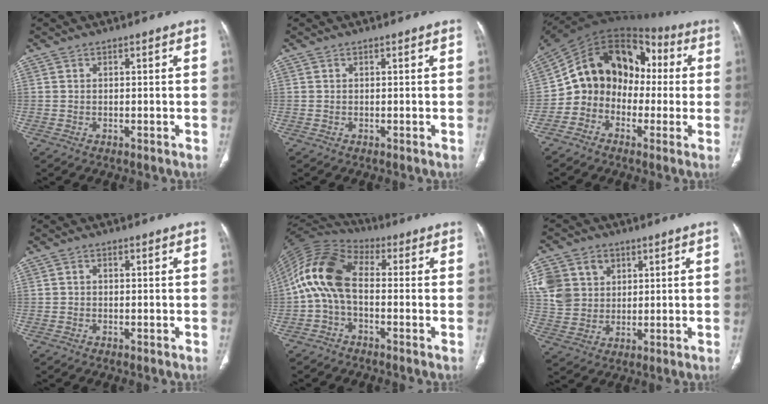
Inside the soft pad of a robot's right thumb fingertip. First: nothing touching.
{"total": 0.0}
{"total": 16.0, "force": [-1.3, 13.1, 9.1], "torque": [-0.114, 0.063, -0.035]}
{"total": 0.5, "force": [0.0, 0.4, 0.3], "torque": [-0.001, 0.002, -0.004]}
{"total": 12.6, "force": [-0.6, 7.2, 10.2], "torque": [-0.204, 0.035, -0.027]}
{"total": 12.6, "force": [4.0, 10.5, 5.7], "torque": [-0.100, 0.004, 0.084]}